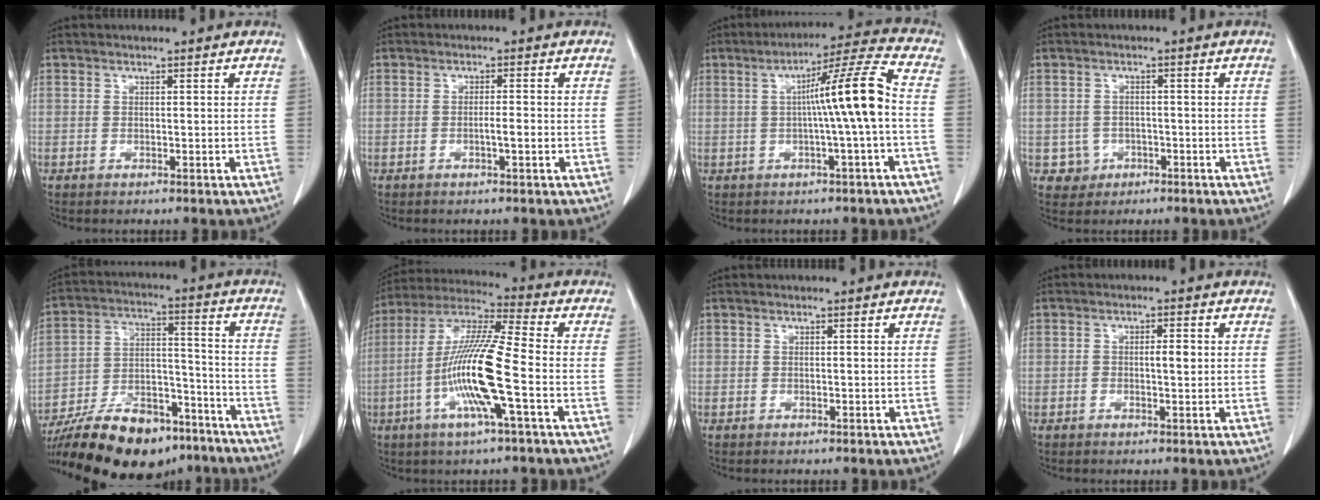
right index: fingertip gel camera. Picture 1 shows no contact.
{"total": 1.8, "force": [-0.5, 0.1, 1.7], "torque": [-0.028, 0.001, -0.011]}
{"total": 10.2, "force": [-0.2, -1.3, 10.1], "torque": [-0.157, 0.018, -0.003]}
{"total": 3.3, "force": [-1.1, 3.1, 0.0], "torque": [0.009, 0.013, -0.012]}
{"total": 20.9, "force": [-16.2, 8.0, 10.5], "torque": [-0.188, 0.015, -0.267]}
{"total": 14.4, "force": [-3.6, 0.3, 13.9], "torque": [-0.277, -0.004, -0.079]}
{"total": 0.0}
{"total": 2.3, "force": [0.1, 0.8, 2.2], "torque": [-0.033, 0.002, 0.001]}